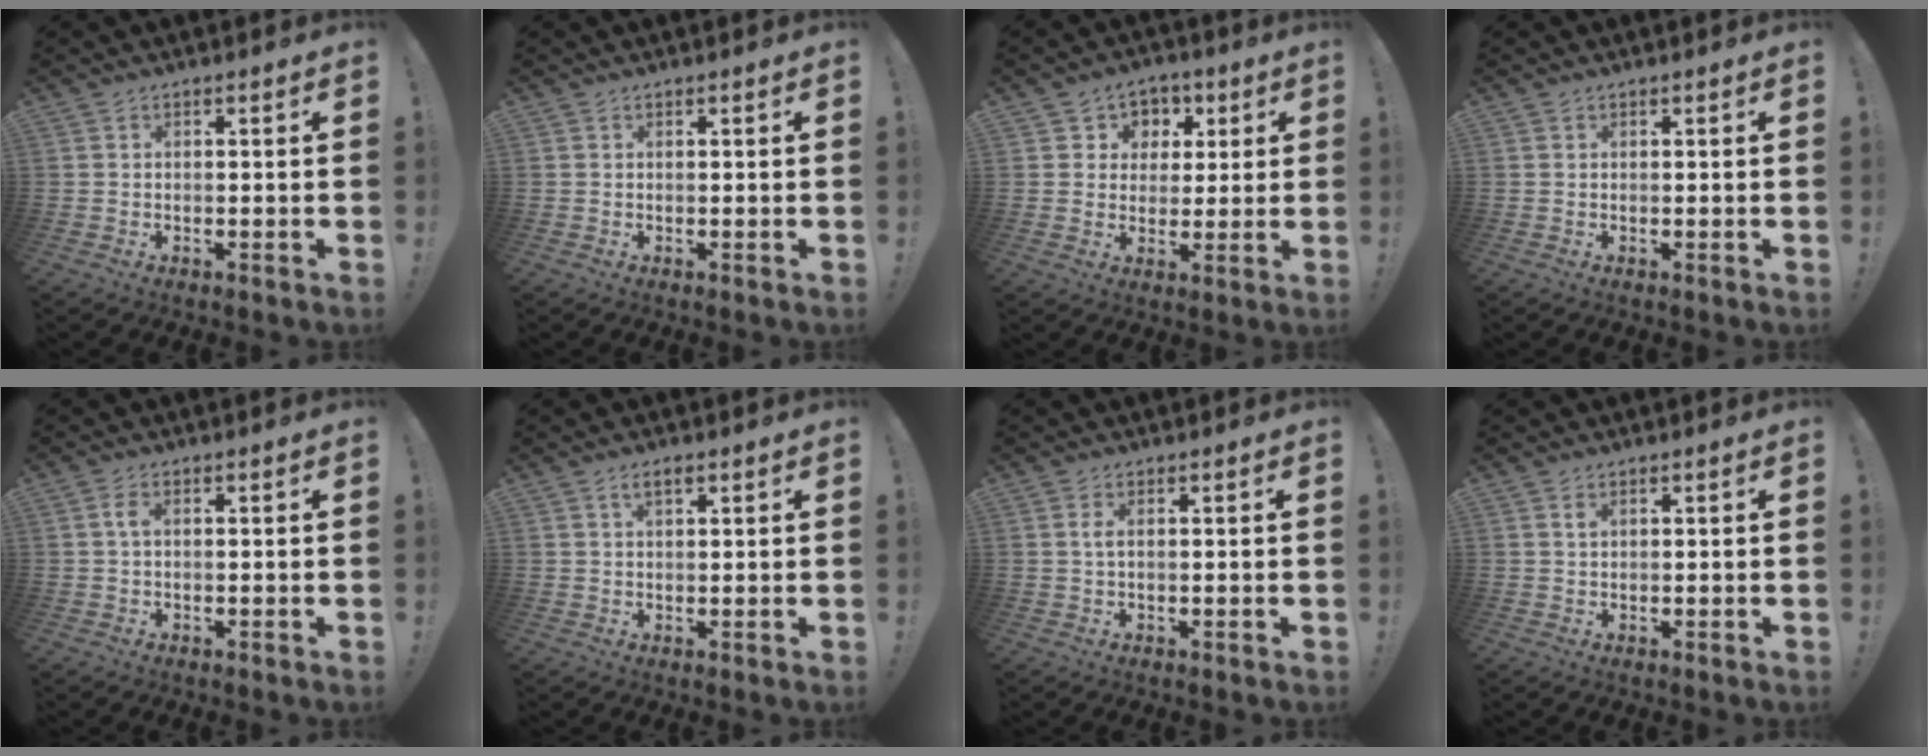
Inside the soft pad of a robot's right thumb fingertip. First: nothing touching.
{"total": 0.0}
{"total": 6.3, "force": [1.0, 6.1, 1.0], "torque": [-0.012, -0.007, 0.024]}
{"total": 0.0}
{"total": 2.3, "force": [0.2, 1.1, 2.0], "torque": [-0.040, 0.009, 0.003]}
{"total": 2.8, "force": [1.4, 1.2, 2.1], "torque": [-0.036, 0.000, 0.022]}
{"total": 1.8, "force": [0.3, 0.5, 1.7], "torque": [-0.035, 0.003, 0.005]}
{"total": 1.1, "force": [0.7, 0.6, 0.7], "torque": [-0.007, -0.001, 0.012]}